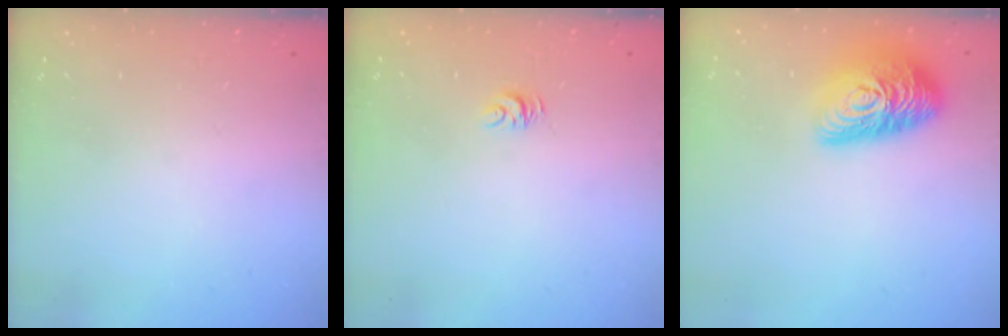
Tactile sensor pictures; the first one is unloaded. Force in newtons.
{"total": 3.9, "press": 3.9, "slide": 0.3}
{"total": 16.3, "press": 16.3, "slide": 1.1}